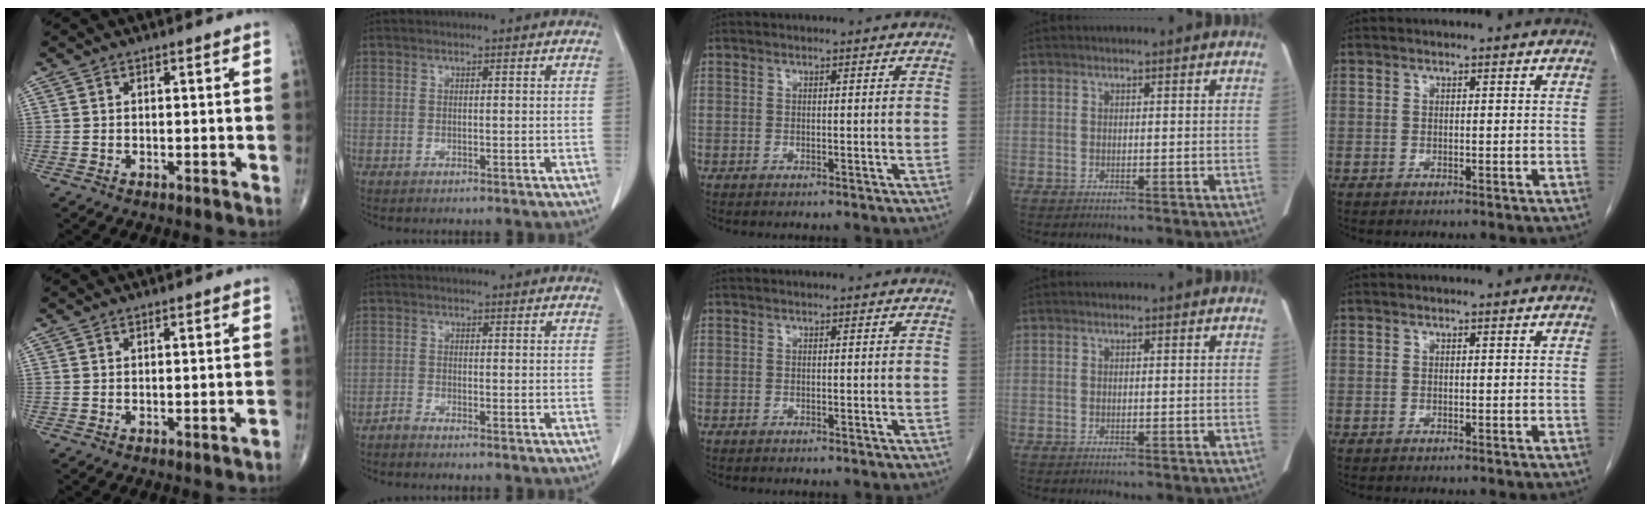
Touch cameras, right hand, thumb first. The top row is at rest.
{"thumb": {"total": 0.7, "force": [-0.6, 0.1, 0.4], "torque": [-0.008, 0.008, -0.007]}, "index": {"total": 1.6, "force": [-1.3, 0.3, 0.7], "torque": [-0.016, 0.001, -0.028]}}